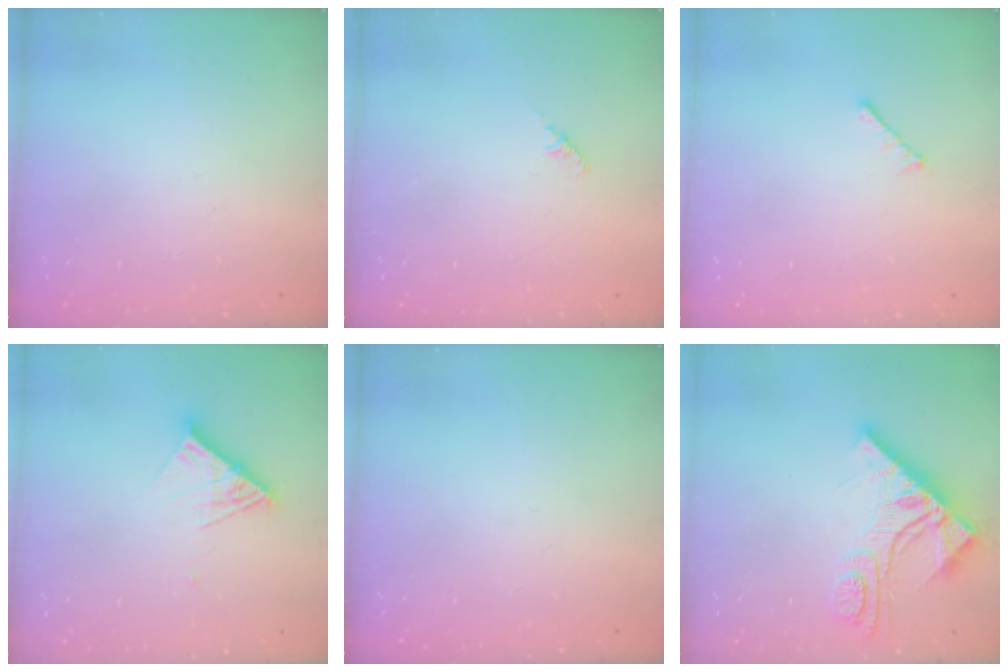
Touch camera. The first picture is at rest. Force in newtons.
{"total": 1.8, "press": 1.7, "slide": 0.6}
{"total": 1.7, "press": 1.6, "slide": 0.5}
{"total": 9.3, "press": 9.2, "slide": 0.8}
{"total": 0.0}
{"total": 11.8, "press": 11.8, "slide": 1.2}